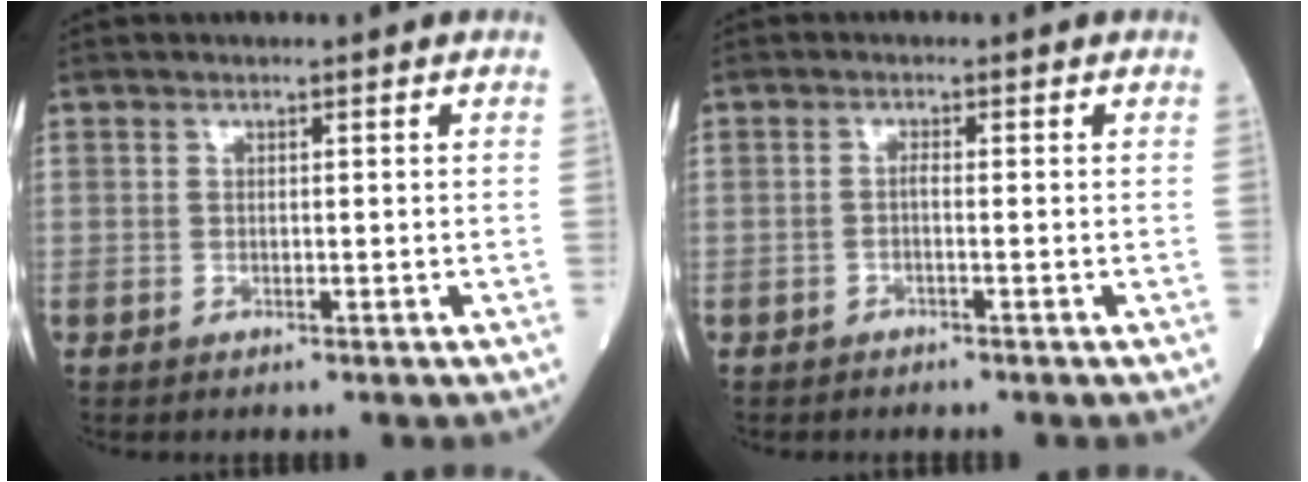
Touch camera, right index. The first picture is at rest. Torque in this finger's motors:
{"motor_torque": [0.03, 0.03, 0.08, 0.03]}